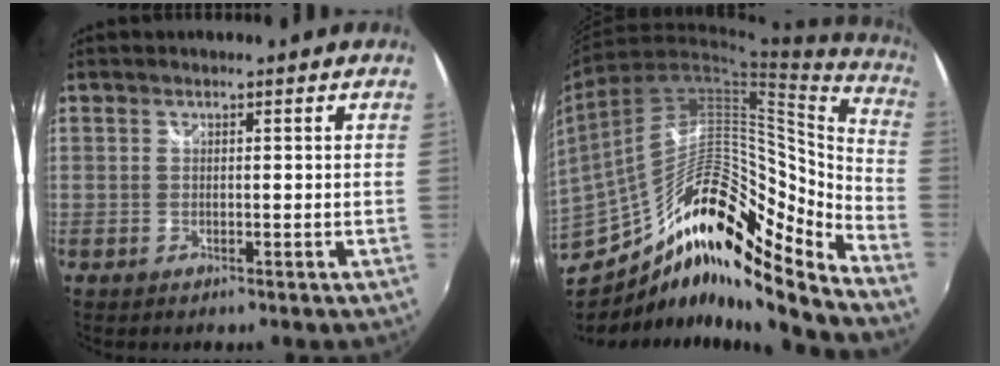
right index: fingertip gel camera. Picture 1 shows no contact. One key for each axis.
{"total": 18.1, "fx": -11.0, "fy": 6.6, "fz": 12.7, "tx": -0.231, "ty": 0.014, "tz": -0.217}